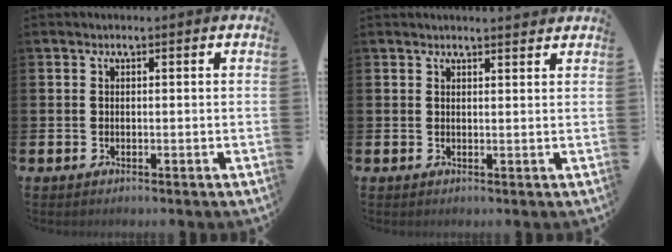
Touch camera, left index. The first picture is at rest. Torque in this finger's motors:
{"motor_torque": [0.94, -1.20, 0.31, 0.07]}